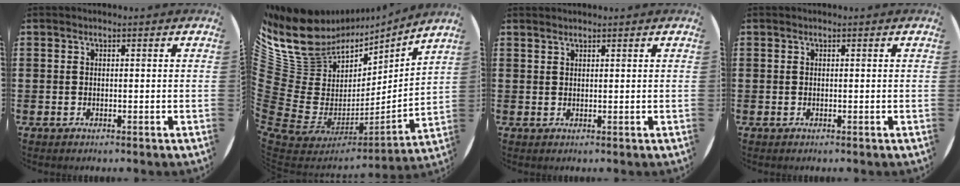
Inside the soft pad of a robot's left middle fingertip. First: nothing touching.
{"total": 10.4, "force": [5.3, 8.7, 2.3], "torque": [-0.125, -0.069, 0.097]}
{"total": 0.8, "force": [0.8, 0.1, -0.1], "torque": [0.002, 0.002, 0.016]}
{"total": 0.0}